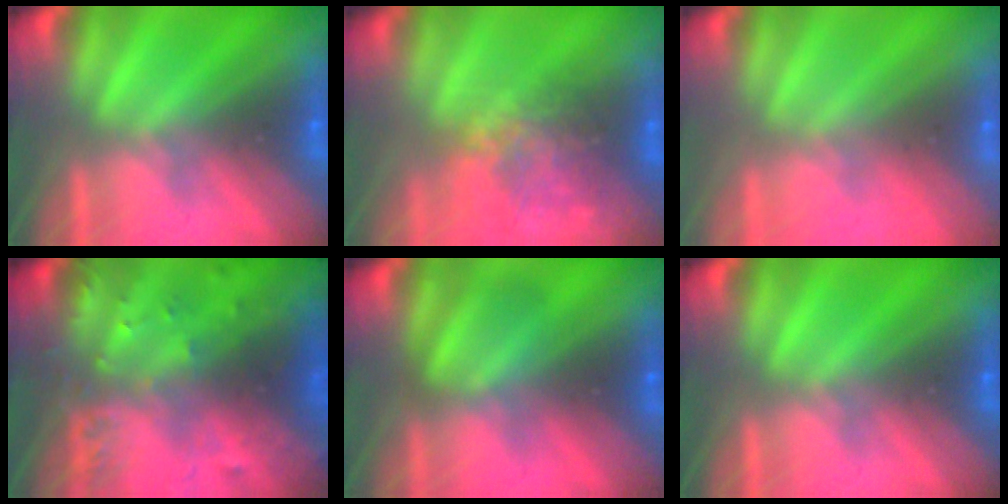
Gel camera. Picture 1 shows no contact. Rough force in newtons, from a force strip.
{"total": 10.6}
{"total": 2.8}
{"total": 6.2}
{"total": 2.4}
{"total": 0.0}